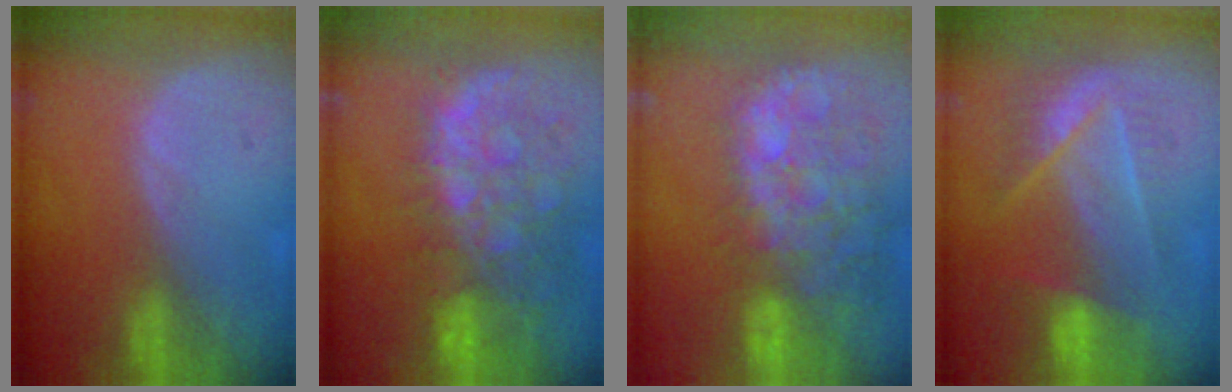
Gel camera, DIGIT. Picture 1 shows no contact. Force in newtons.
{"total": 12.2, "press": 10.1, "slide": 6.8}
{"total": 14.4, "press": 11.7, "slide": 8.4}
{"total": 7.3, "press": 6.6, "slide": 3.0}